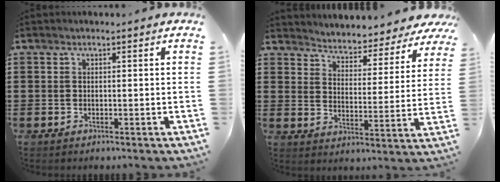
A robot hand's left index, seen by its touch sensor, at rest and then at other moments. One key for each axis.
{"total": 3.4, "fx": 3.3, "fy": -0.1, "fz": -0.3, "tx": -0.020, "ty": -0.037, "tz": 0.049}